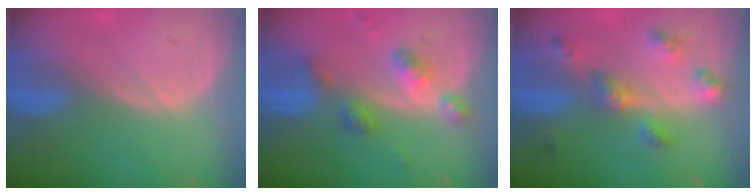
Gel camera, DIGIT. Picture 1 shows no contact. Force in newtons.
{"total": 6.2, "press": 5.5, "slide": 3.0}
{"total": 6.3, "press": 5.7, "slide": 2.7}